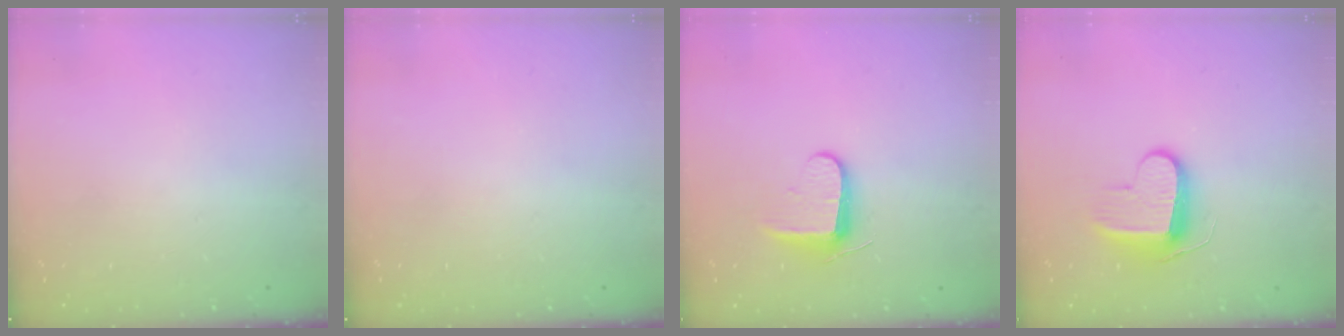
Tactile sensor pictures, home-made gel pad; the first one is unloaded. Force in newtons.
{"total": 0.0}
{"total": 8.7, "press": 8.6, "slide": 1.4}
{"total": 9.3, "press": 9.3, "slide": 0.4}